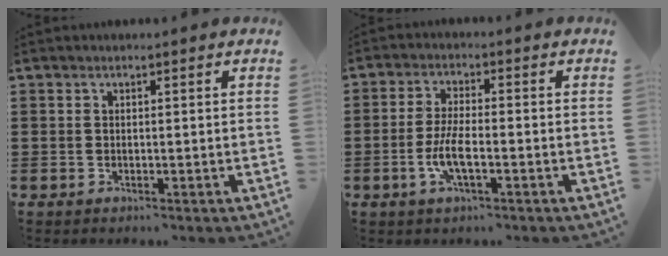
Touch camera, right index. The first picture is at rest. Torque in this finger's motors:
{"motor_torque": [2.07, 0.07, 0.64, 0.20]}